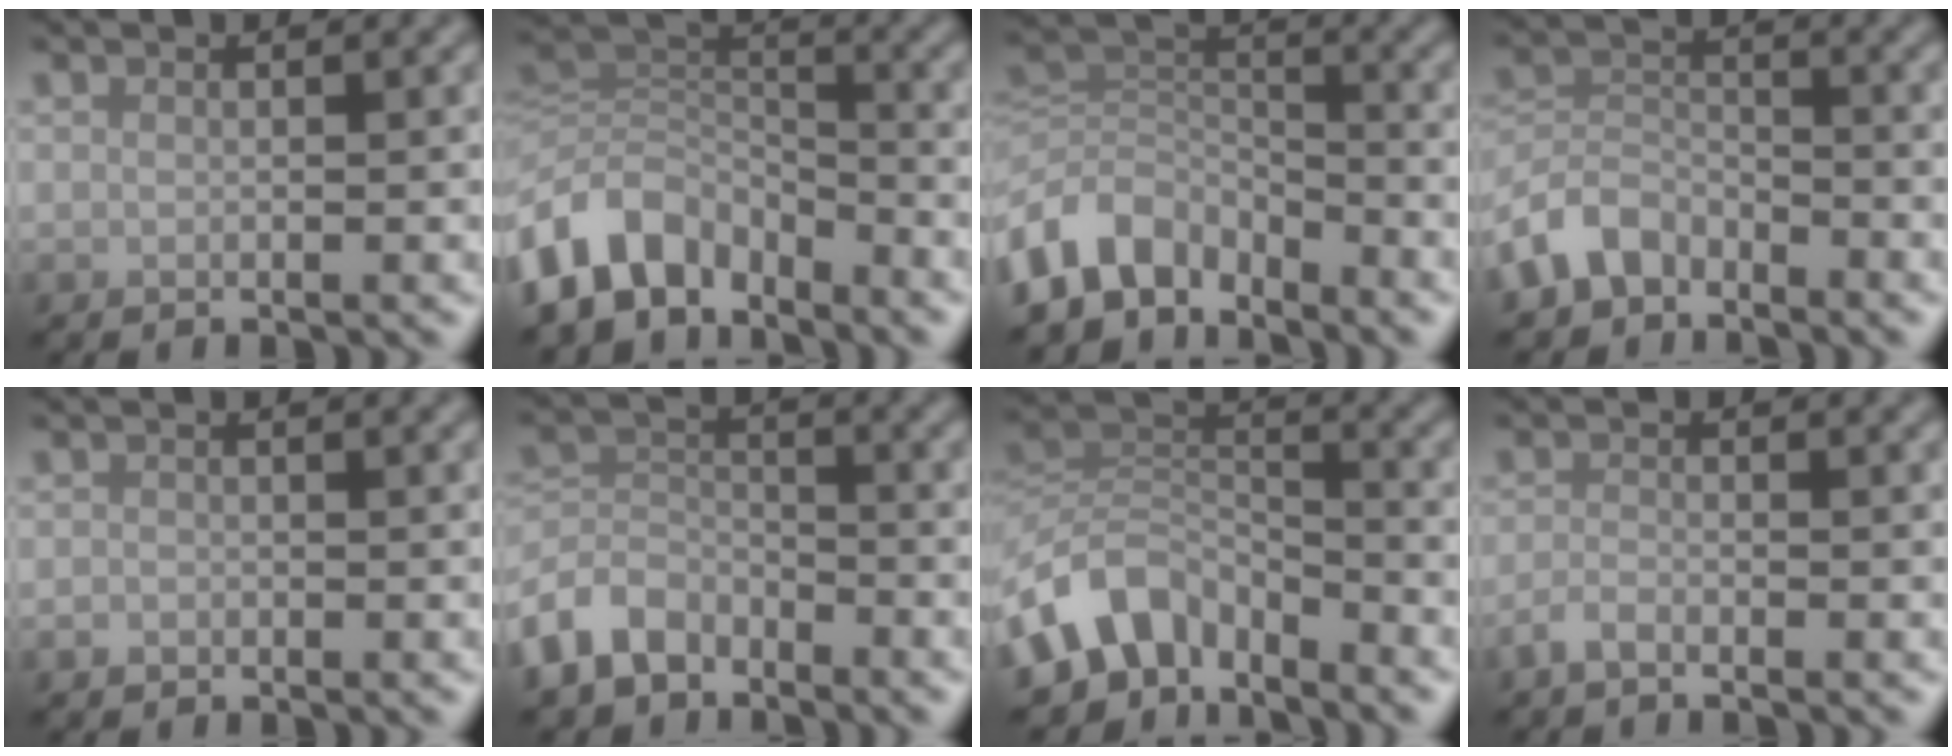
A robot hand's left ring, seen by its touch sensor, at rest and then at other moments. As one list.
[{"total": 7.1, "force": [-4.7, 4.3, 3.2], "torque": [-0.051, 0.002, -0.098]}, {"total": 5.9, "force": [-4.1, 3.6, 2.4], "torque": [-0.033, 0.003, -0.088]}, {"total": 4.3, "force": [-3.2, 2.5, 1.4], "torque": [-0.026, 0.001, -0.077]}, {"total": 0.7, "force": [-0.4, 0.5, 0.1], "torque": [0.000, -0.004, -0.008]}, {"total": 5.0, "force": [-3.5, 3.0, 1.8], "torque": [-0.038, -0.002, -0.083]}, {"total": 5.8, "force": [-4.4, 3.2, 1.9], "torque": [-0.023, -0.001, -0.094]}, {"total": 1.4, "force": [-1.0, 0.4, 0.8], "torque": [-0.021, 0.000, -0.025]}]